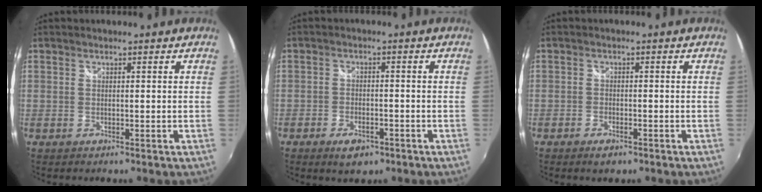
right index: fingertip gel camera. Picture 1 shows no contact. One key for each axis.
{"total": 5.2, "fx": -3.3, "fy": 2.8, "fz": 3.0, "tx": -0.072, "ty": -0.004, "tz": -0.053}
{"total": 2.8, "fx": -1.9, "fy": 1.4, "fz": 1.4, "tx": -0.037, "ty": -0.004, "tz": -0.035}